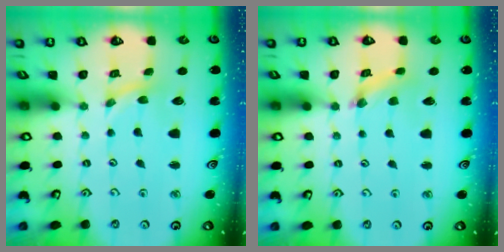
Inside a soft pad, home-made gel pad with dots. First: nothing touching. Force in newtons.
{"total": 1.3, "press": 1.3, "slide": 0.3}